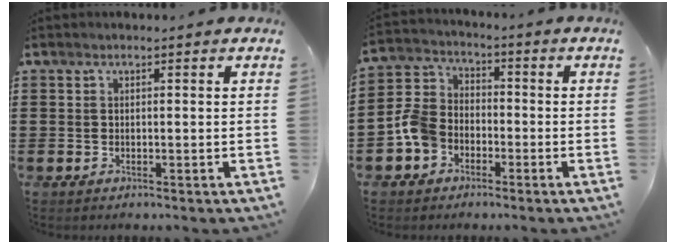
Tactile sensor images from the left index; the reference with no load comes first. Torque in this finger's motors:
{"motor_torque": [0.68, -0.07, 0.30, 0.09]}